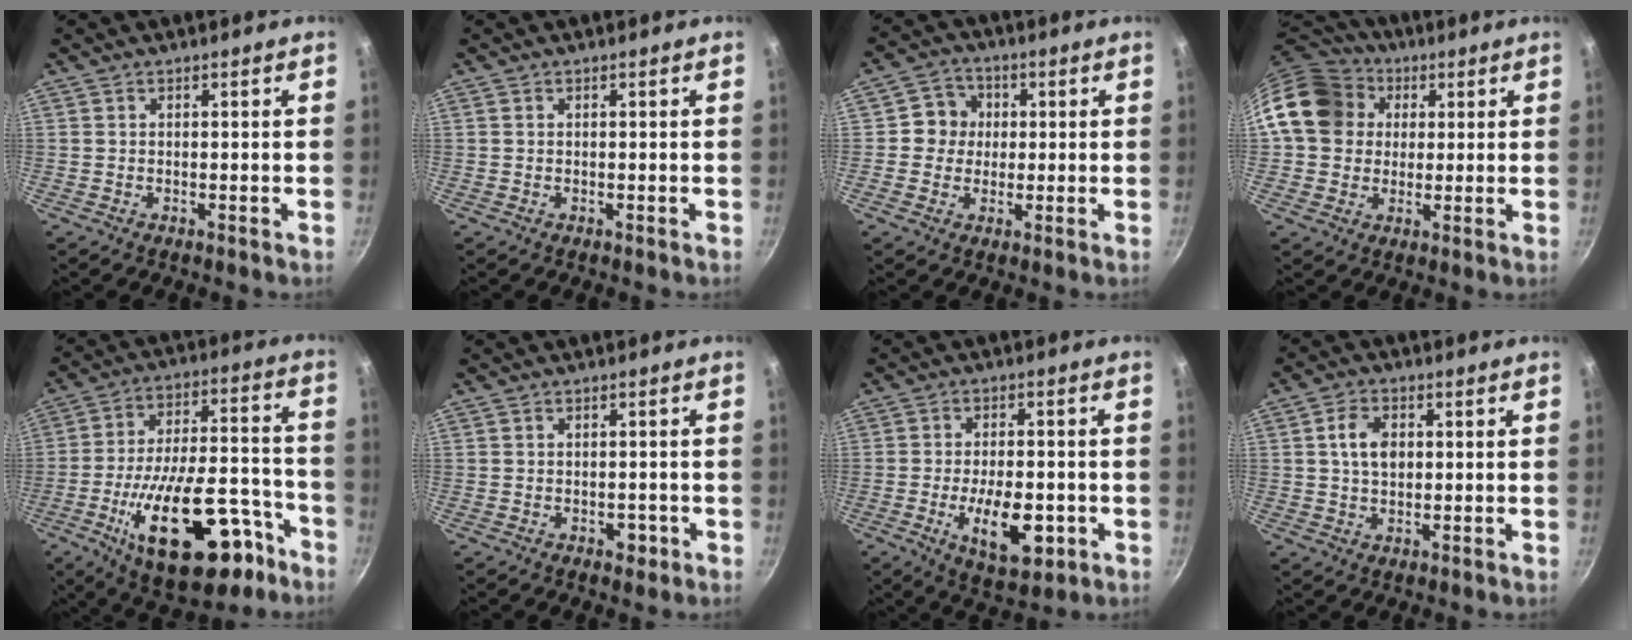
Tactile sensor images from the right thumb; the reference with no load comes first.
{"total": 0.0}
{"total": 6.1, "force": [0.6, 5.8, 1.7], "torque": [0.013, 0.010, -0.003]}
{"total": 15.6, "force": [3.1, 13.5, 7.2], "torque": [-0.114, 0.030, 0.045]}
{"total": 25.8, "force": [-12.0, 12.0, 19.5], "torque": [-0.274, 0.065, -0.167]}
{"total": 2.6, "force": [-1.0, 1.8, 1.6], "torque": [-0.008, 0.012, -0.007]}
{"total": 11.8, "force": [-3.3, 5.8, 9.8], "torque": [-0.135, 0.004, -0.044]}
{"total": 6.0, "force": [1.0, 4.1, 4.3], "torque": [-0.061, 0.004, 0.015]}